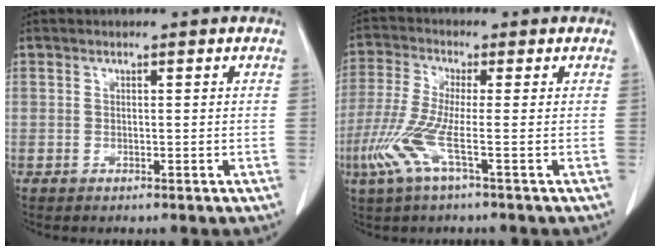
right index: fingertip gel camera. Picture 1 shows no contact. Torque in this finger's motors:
{"motor_torque": [1.05, -0.49, 0.28, 0.15]}